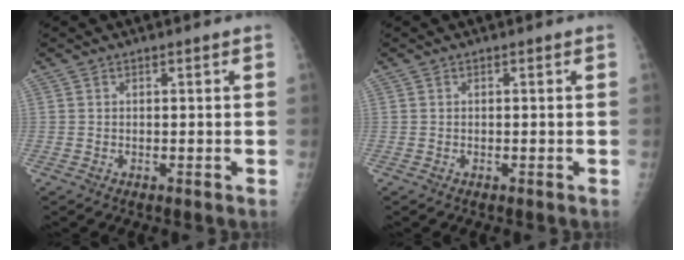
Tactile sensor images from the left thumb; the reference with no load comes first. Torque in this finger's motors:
{"motor_torque": [0.03, 0.03, -0.03, -0.03, 0.00]}